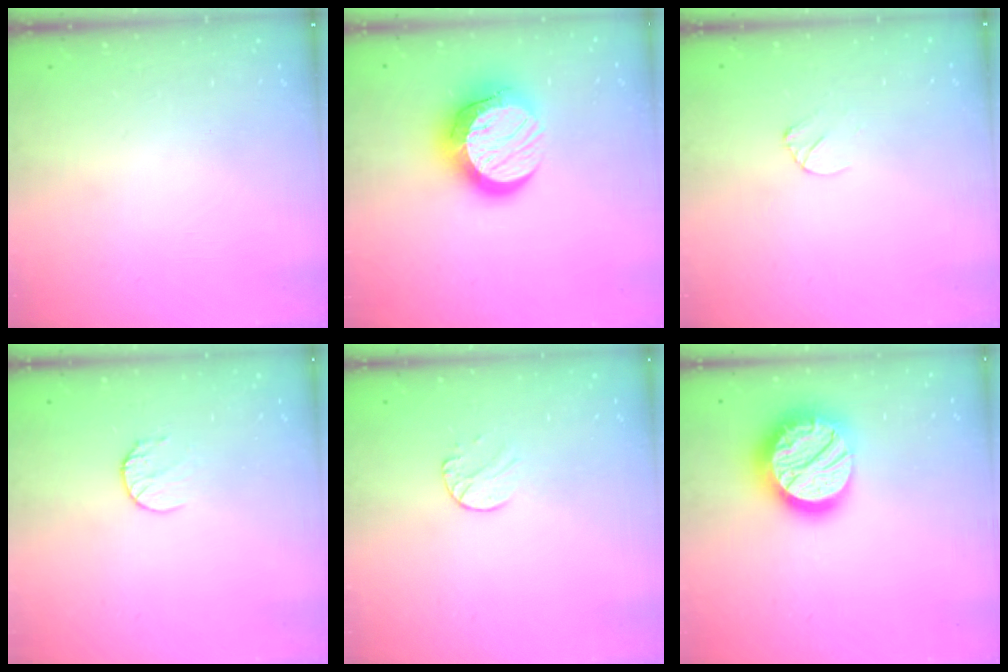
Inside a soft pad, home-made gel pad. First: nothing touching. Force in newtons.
{"total": 15.6, "press": 15.5, "slide": 1.0}
{"total": 3.2, "press": 3.1, "slide": 0.4}
{"total": 5.1, "press": 5.1, "slide": 0.5}
{"total": 5.5, "press": 5.5, "slide": 0.6}
{"total": 20.3, "press": 20.3, "slide": 1.6}